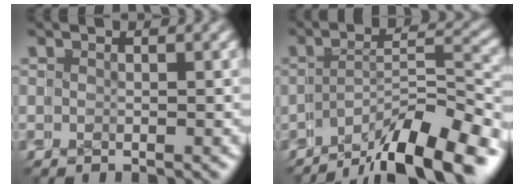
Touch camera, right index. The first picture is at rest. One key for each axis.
{"total": 8.2, "fx": -6.3, "fy": 2.1, "fz": 4.9, "tx": -0.039, "ty": 0.008, "tz": -0.093}